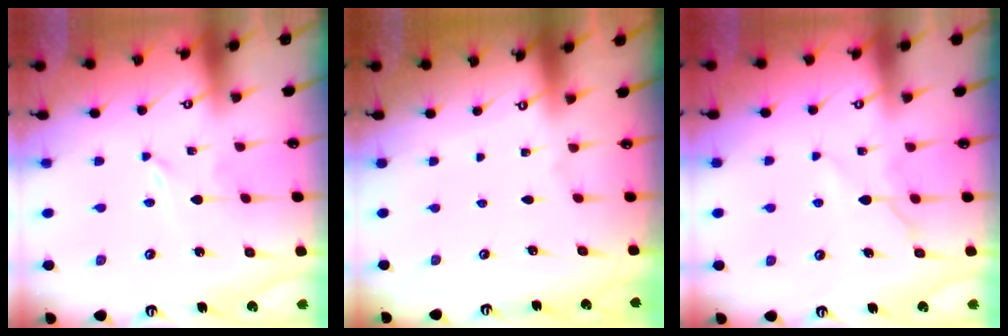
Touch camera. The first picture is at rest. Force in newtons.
{"total": 0.0}
{"total": 6.8, "press": 6.8, "slide": 0.6}